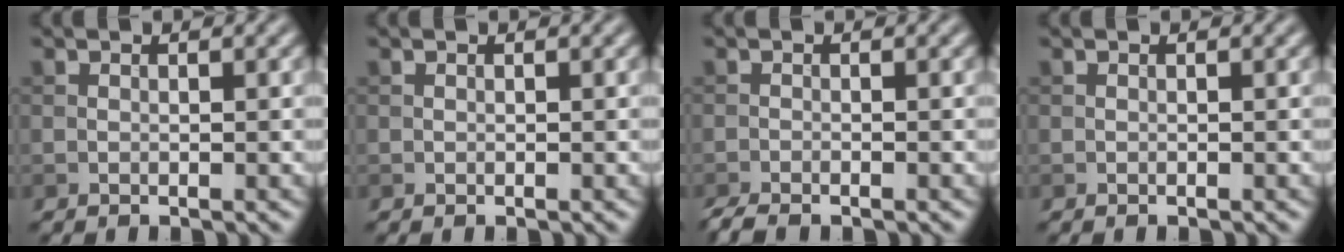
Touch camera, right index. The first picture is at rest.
{"total": 0.0}
{"total": 1.9, "force": [-1.6, 0.3, 0.9], "torque": [-0.020, -0.006, -0.032]}
{"total": 0.0}